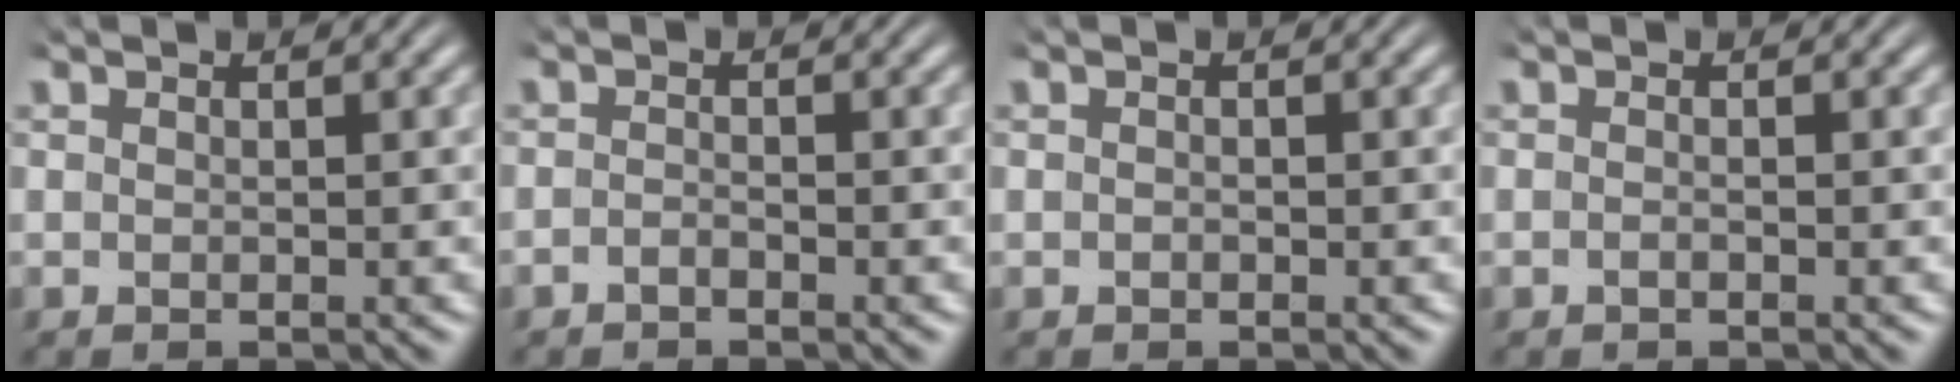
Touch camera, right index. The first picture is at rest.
{"total": 1.2, "force": [-1.2, 0.2, 0.1], "torque": [-0.005, -0.006, -0.022]}
{"total": 0.0}
{"total": 0.6, "force": [-0.5, 0.0, 0.3], "torque": [-0.005, 0.002, -0.012]}